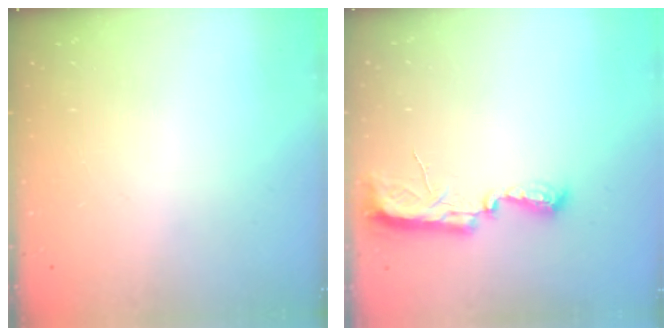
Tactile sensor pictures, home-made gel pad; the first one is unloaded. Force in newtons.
{"total": 7.7, "press": 7.7, "slide": 0.8}